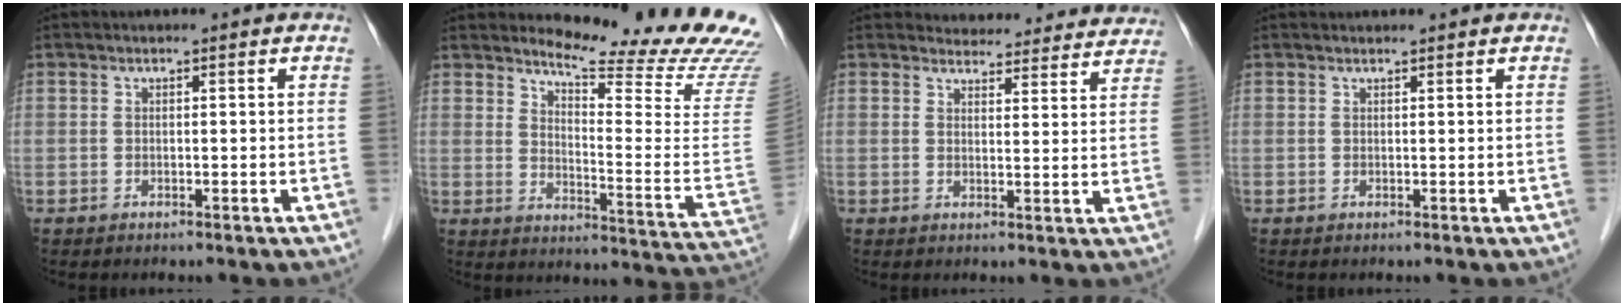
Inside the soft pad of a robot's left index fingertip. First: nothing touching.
{"total": 19.2, "force": [17.8, 0.1, 7.4], "torque": [-0.117, -0.125, 0.213]}
{"total": 14.0, "force": [13.5, 3.5, 1.5], "torque": [0.013, -0.009, 0.139]}
{"total": 1.5, "force": [1.5, 0.0, 0.2], "torque": [-0.007, 0.019, 0.025]}